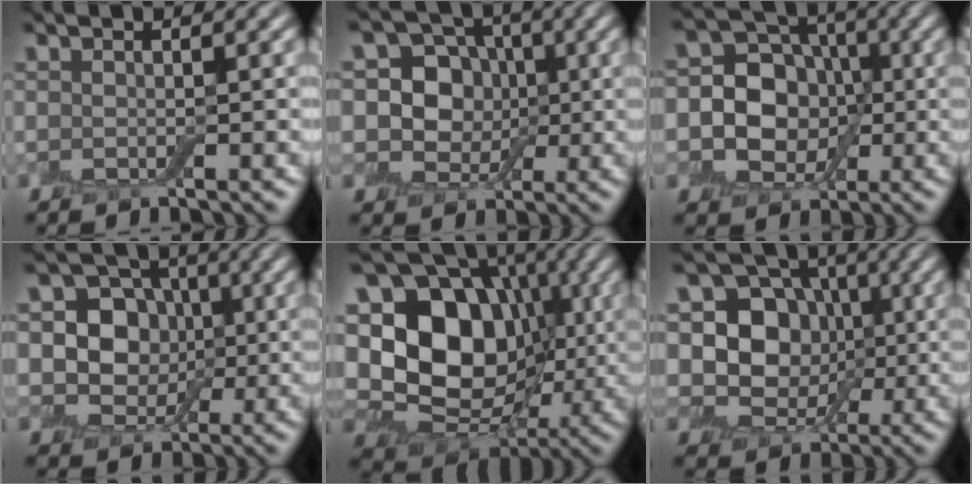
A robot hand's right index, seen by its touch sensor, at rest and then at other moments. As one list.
[{"total": 7.3, "force": [1.3, 6.2, 3.6], "torque": [-0.053, 0.021, -0.004]}, {"total": 8.9, "force": [-0.3, 7.7, 4.5], "torque": [-0.060, 0.013, -0.034]}, {"total": 6.7, "force": [0.9, 5.8, 3.4], "torque": [-0.047, 0.005, -0.003]}, {"total": 17.3, "force": [1.5, 13.5, 10.6], "torque": [-0.190, 0.027, 0.024]}, {"total": 8.5, "force": [0.9, 7.0, 4.7], "torque": [-0.076, 0.002, -0.004]}]